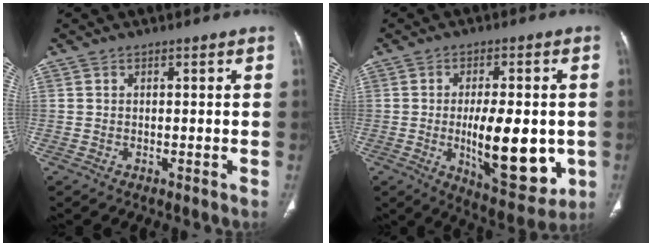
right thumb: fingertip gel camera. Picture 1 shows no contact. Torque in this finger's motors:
{"motor_torque": [2.29, 2.10, 1.22, 0.64, 0.42]}